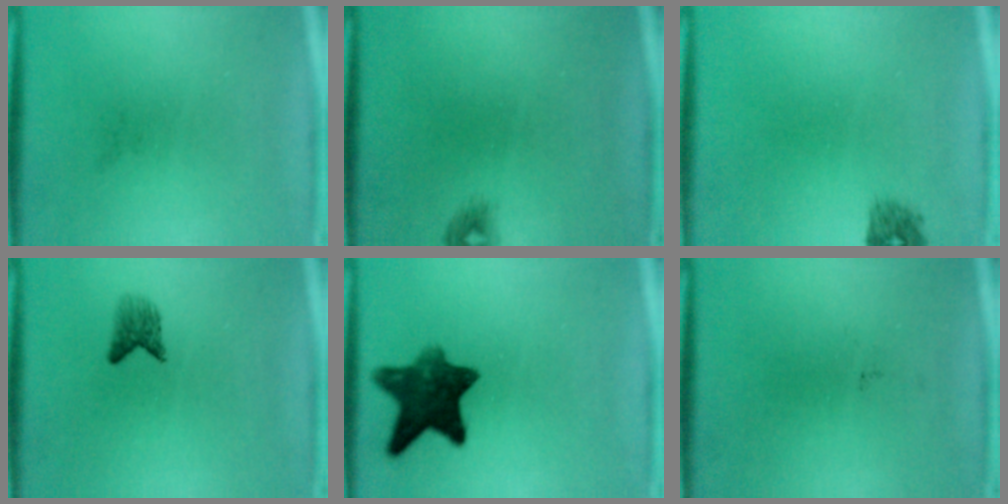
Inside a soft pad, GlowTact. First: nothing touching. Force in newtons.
{"total": 0.9}
{"total": 1.4}
{"total": 2.3}
{"total": 9.9}
{"total": 0.0}